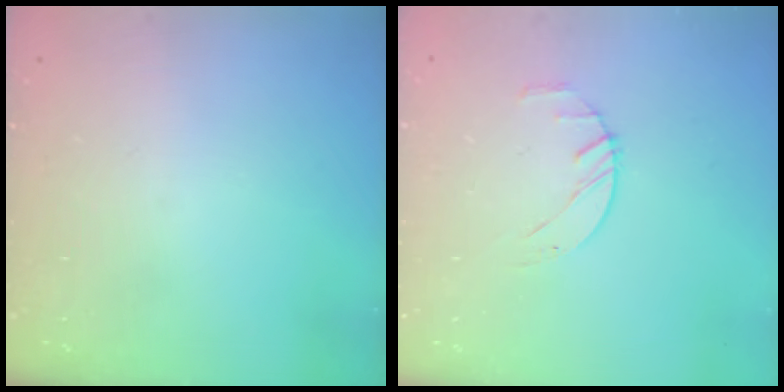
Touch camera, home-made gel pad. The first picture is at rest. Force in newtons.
{"total": 2.5, "press": 2.5, "slide": 0.4}